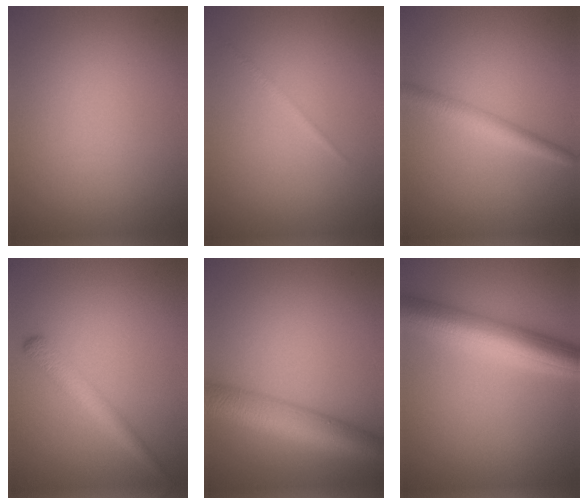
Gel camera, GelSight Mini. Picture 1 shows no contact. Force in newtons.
{"total": 0.7, "press": 0.7, "slide": 0.0}
{"total": 2.7, "press": 2.7, "slide": 0.1}
{"total": 2.7, "press": 2.7, "slide": 0.1}
{"total": 6.4, "press": 6.4, "slide": 0.3}
{"total": 7.6, "press": 7.6, "slide": 0.2}